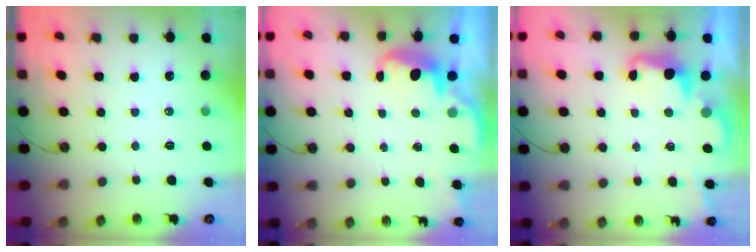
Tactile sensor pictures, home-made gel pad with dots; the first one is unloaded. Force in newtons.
{"total": 2.8, "press": 2.7, "slide": 0.6}
{"total": 2.5, "press": 2.4, "slide": 0.5}